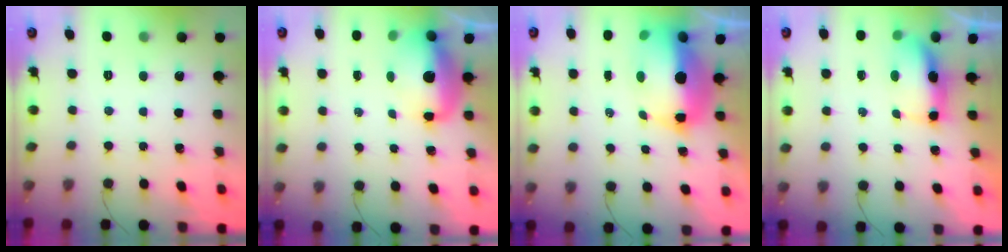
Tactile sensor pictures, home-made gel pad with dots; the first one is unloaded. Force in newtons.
{"total": 11.2, "press": 10.9, "slide": 2.9}
{"total": 14.2, "press": 14.0, "slide": 2.1}
{"total": 6.4, "press": 6.3, "slide": 0.7}